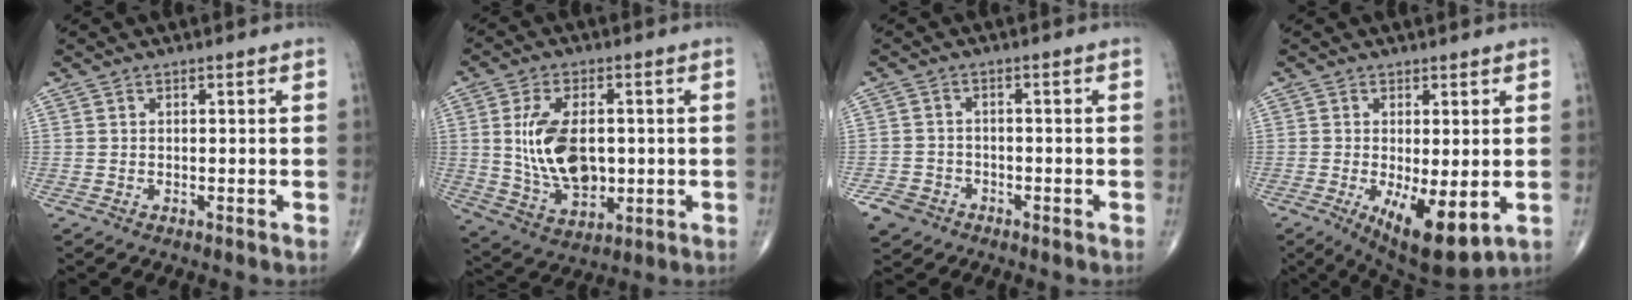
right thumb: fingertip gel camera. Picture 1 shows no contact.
{"total": 13.2, "force": [0.5, 7.9, 10.5], "torque": [-0.176, -0.007, 0.022]}
{"total": 4.7, "force": [-2.9, 3.6, 1.1], "torque": [-0.016, 0.014, -0.052]}
{"total": 10.7, "force": [-2.7, 4.0, 9.6], "torque": [-0.148, -0.023, -0.029]}